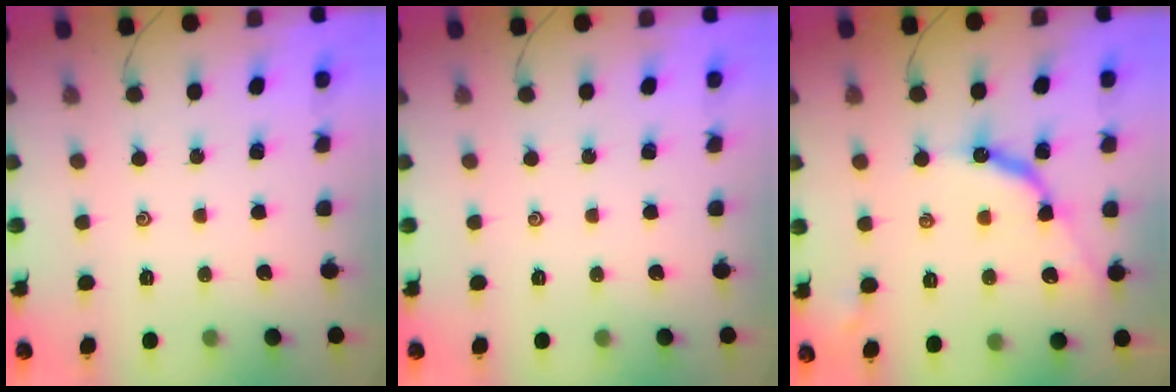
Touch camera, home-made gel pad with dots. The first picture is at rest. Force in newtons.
{"total": 0.0}
{"total": 10.3, "press": 10.2, "slide": 0.9}